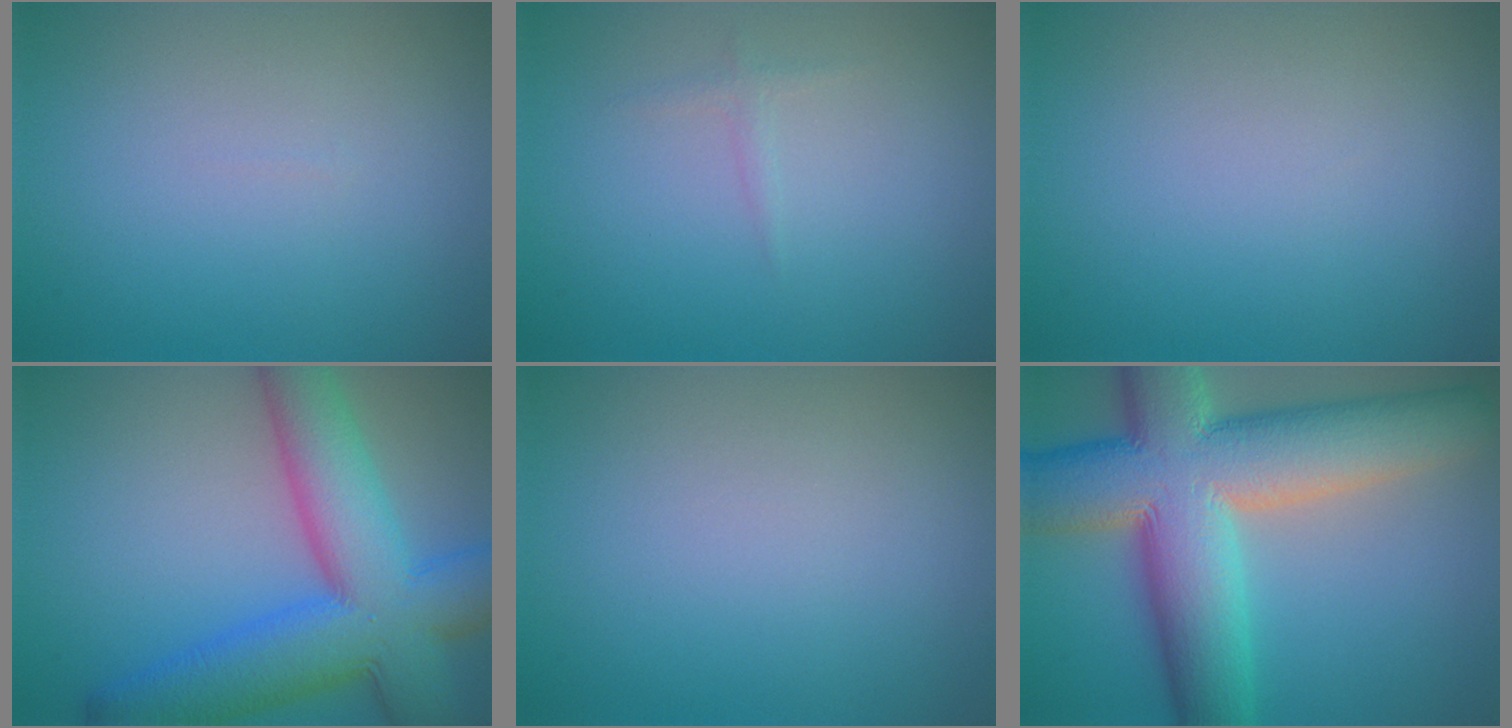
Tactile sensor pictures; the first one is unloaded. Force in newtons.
{"total": 0.7, "press": 0.7, "slide": 0.0}
{"total": 0.0}
{"total": 11.8, "press": 11.8, "slide": 0.3}
{"total": 0.0}
{"total": 14.9, "press": 14.8, "slide": 0.9}